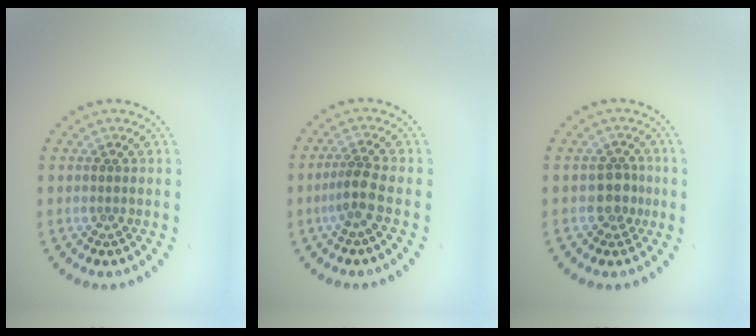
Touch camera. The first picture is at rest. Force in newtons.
{"total": 2.2, "press": 1.7, "slide": 1.5}
{"total": 2.2, "press": 2.0, "slide": 1.1}